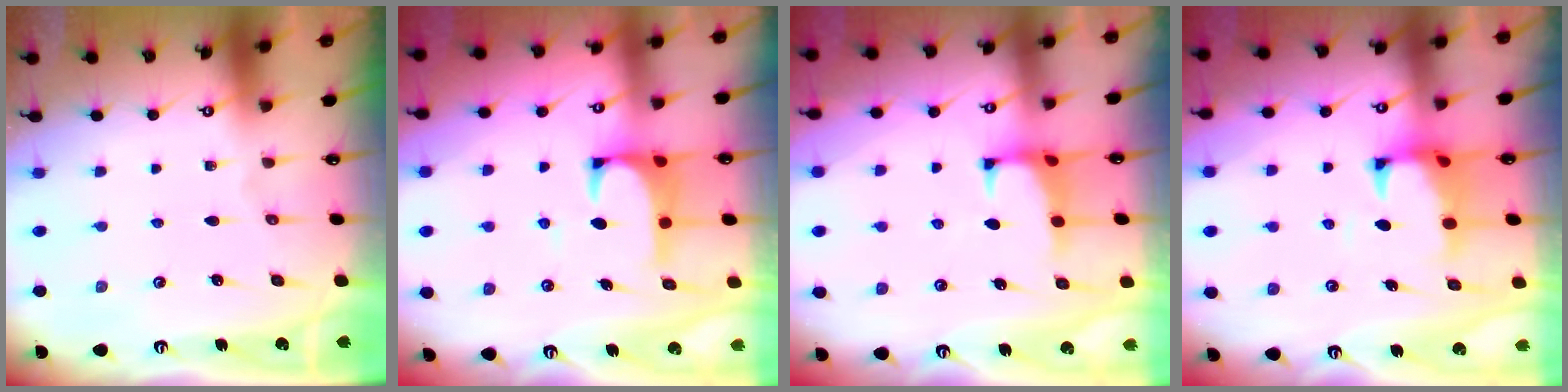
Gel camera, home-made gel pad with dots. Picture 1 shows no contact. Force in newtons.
{"total": 2.5, "press": 2.4, "slide": 0.8}
{"total": 1.3, "press": 1.2, "slide": 0.7}
{"total": 1.5, "press": 1.1, "slide": 1.1}